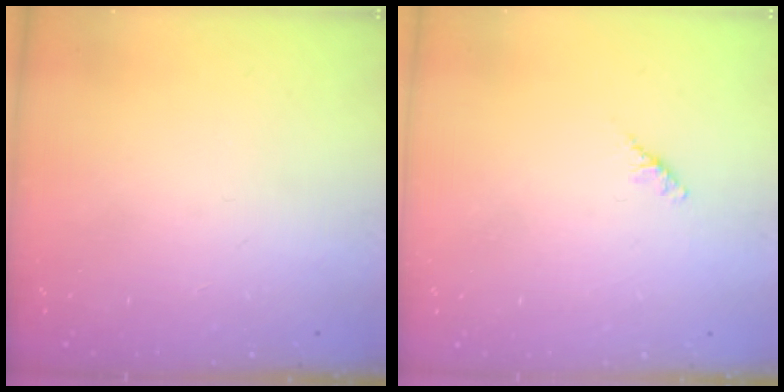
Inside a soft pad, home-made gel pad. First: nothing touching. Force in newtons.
{"total": 1.8, "press": 1.7, "slide": 0.6}